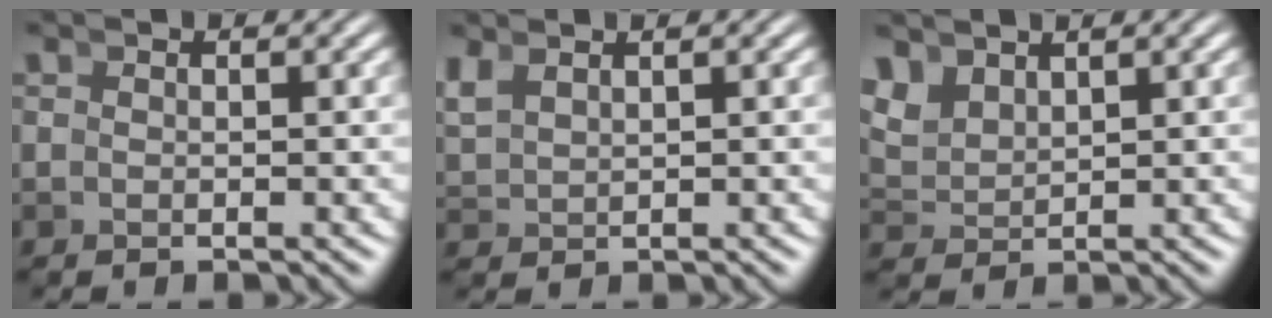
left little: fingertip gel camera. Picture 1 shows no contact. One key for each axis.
{"total": 1.6, "fx": 1.3, "fy": 0.5, "fz": 0.7, "tx": -0.015, "ty": 0.003, "tz": 0.036}
{"total": 2.9, "fx": 1.8, "fy": 1.9, "fz": 1.2, "tx": -0.034, "ty": -0.001, "tz": 0.042}